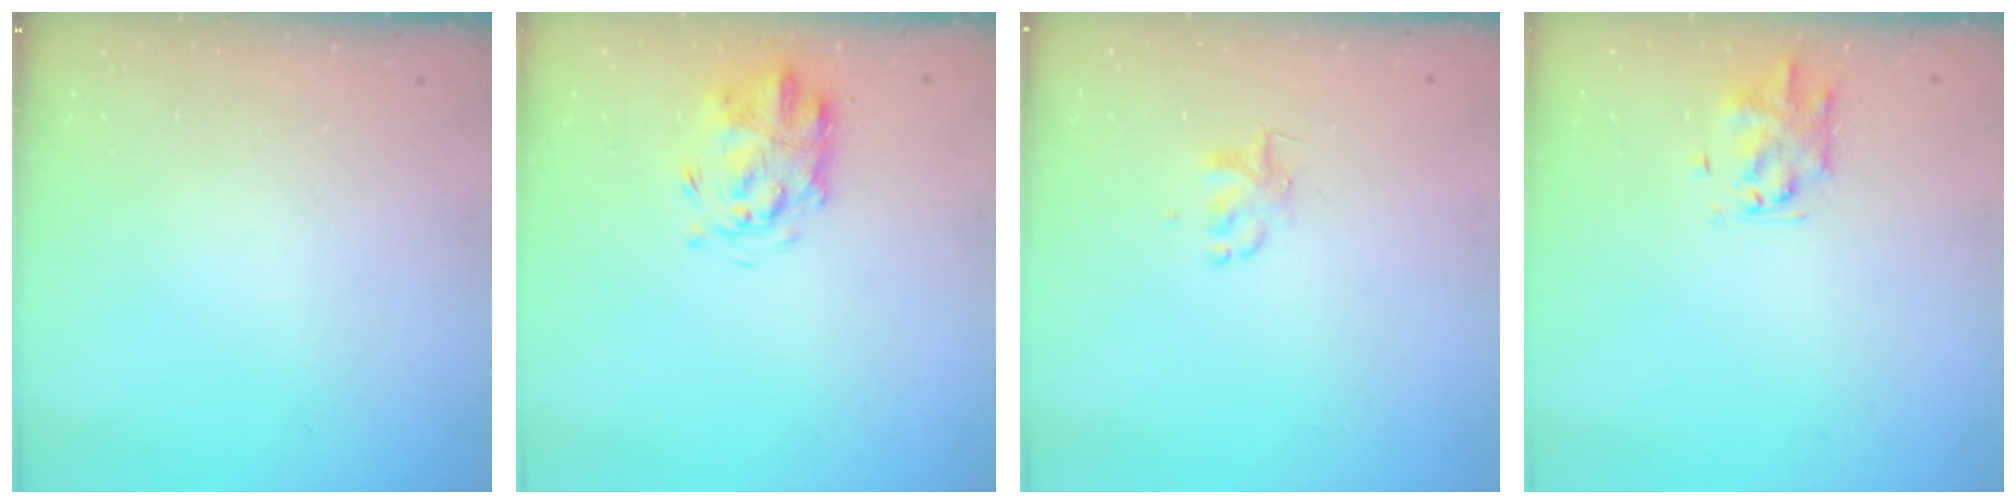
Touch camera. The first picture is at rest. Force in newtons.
{"total": 3.4, "press": 3.2, "slide": 1.2}
{"total": 2.6, "press": 2.6, "slide": 0.3}
{"total": 1.4, "press": 1.1, "slide": 0.8}